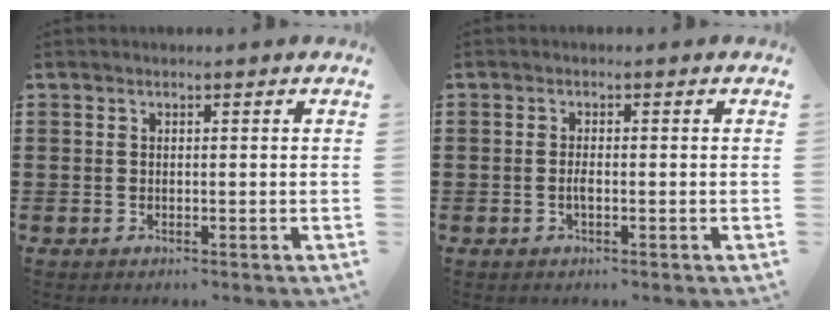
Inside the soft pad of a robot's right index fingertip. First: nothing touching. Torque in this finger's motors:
{"motor_torque": [2.14, 0.00, 0.05, 0.04]}